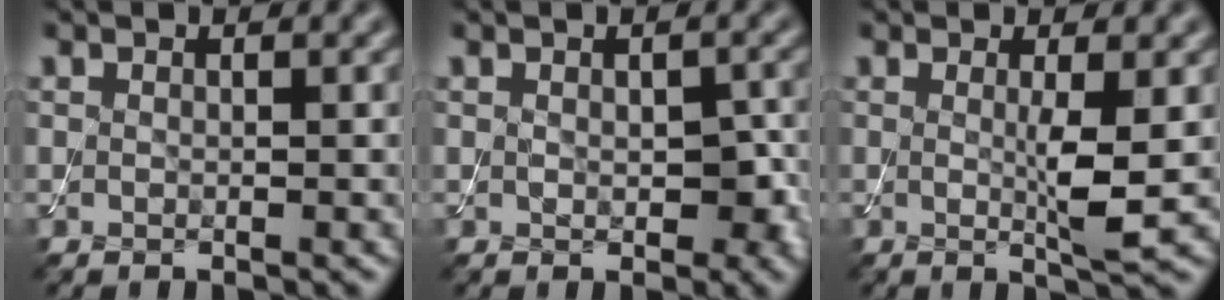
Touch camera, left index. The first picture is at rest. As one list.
[{"total": 2.9, "force": [-0.2, 1.8, 2.3], "torque": [-0.036, -0.009, 0.002]}, {"total": 3.0, "force": [0.1, 0.2, 2.9], "torque": [-0.053, -0.011, 0.002]}]